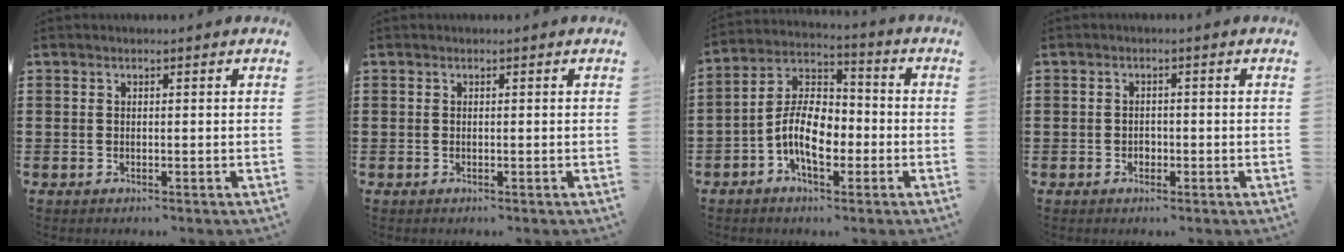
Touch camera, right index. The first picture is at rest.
{"total": 0.0}
{"total": 9.7, "force": [-2.9, 5.1, 7.7], "torque": [-0.167, 0.008, -0.058]}
{"total": 1.3, "force": [-0.5, 1.0, 0.6], "torque": [-0.015, 0.001, -0.012]}